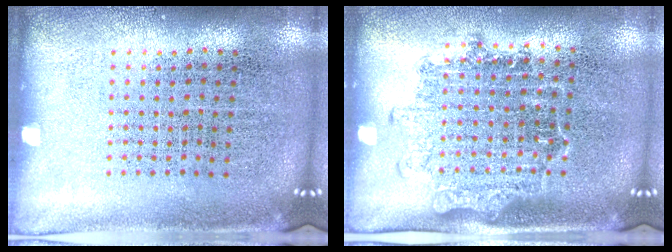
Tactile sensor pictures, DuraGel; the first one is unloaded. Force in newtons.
{"total": 1.3, "press": 1.1, "slide": 0.8}